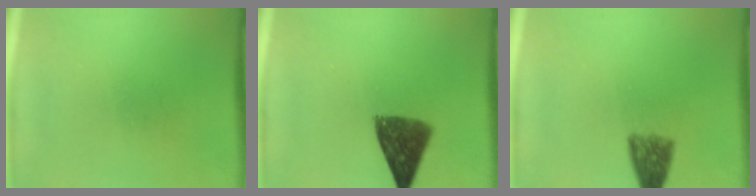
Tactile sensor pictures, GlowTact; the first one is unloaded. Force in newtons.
{"total": 9.0}
{"total": 5.1}